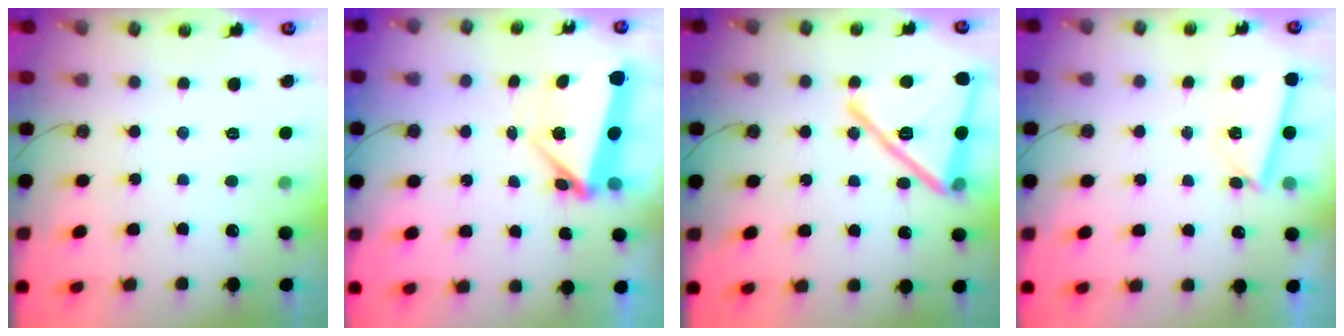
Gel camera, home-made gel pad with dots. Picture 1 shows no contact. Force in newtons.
{"total": 6.9, "press": 5.1, "slide": 4.7}
{"total": 25.4, "press": 22.9, "slide": 11.1}
{"total": 2.7, "press": 2.0, "slide": 1.7}